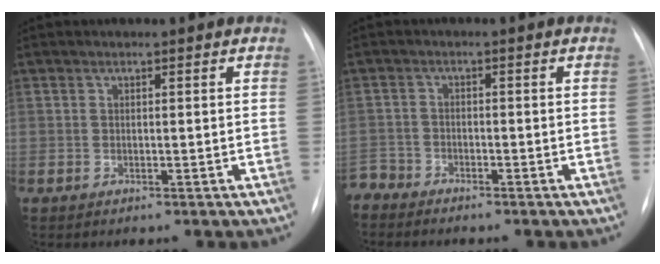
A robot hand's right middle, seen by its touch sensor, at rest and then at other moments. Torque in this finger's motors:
{"motor_torque": [-0.67, -0.11, -0.56, -0.10]}